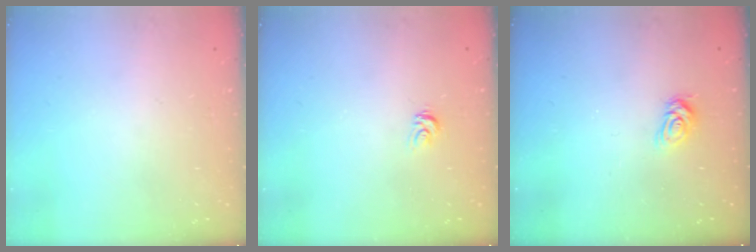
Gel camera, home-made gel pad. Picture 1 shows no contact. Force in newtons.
{"total": 3.2, "press": 3.2, "slide": 0.1}
{"total": 5.7, "press": 5.7, "slide": 0.6}